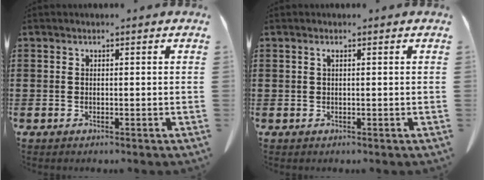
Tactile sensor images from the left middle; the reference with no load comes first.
{"total": 0.7, "force": [0.3, 0.1, 0.7], "torque": [-0.015, 0.000, 0.006]}